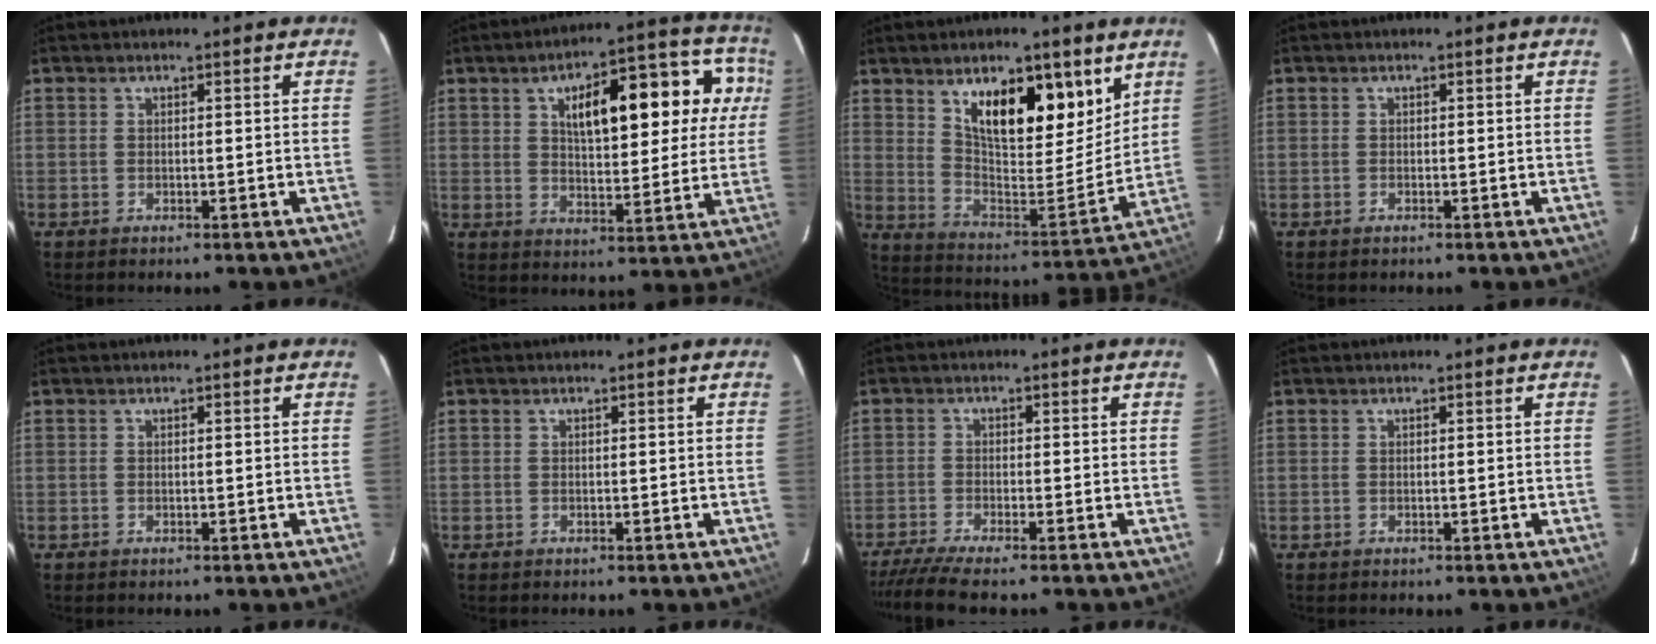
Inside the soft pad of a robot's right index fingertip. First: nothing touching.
{"total": 17.4, "force": [5.1, 6.5, 15.3], "torque": [-0.195, 0.047, 0.071]}
{"total": 16.8, "force": [9.0, 5.9, 12.9], "torque": [-0.190, -0.006, 0.158]}
{"total": 0.0}
{"total": 0.0}
{"total": 0.0}
{"total": 6.6, "force": [-5.6, -0.4, 3.6], "torque": [-0.058, -0.015, -0.095]}
{"total": 0.0}